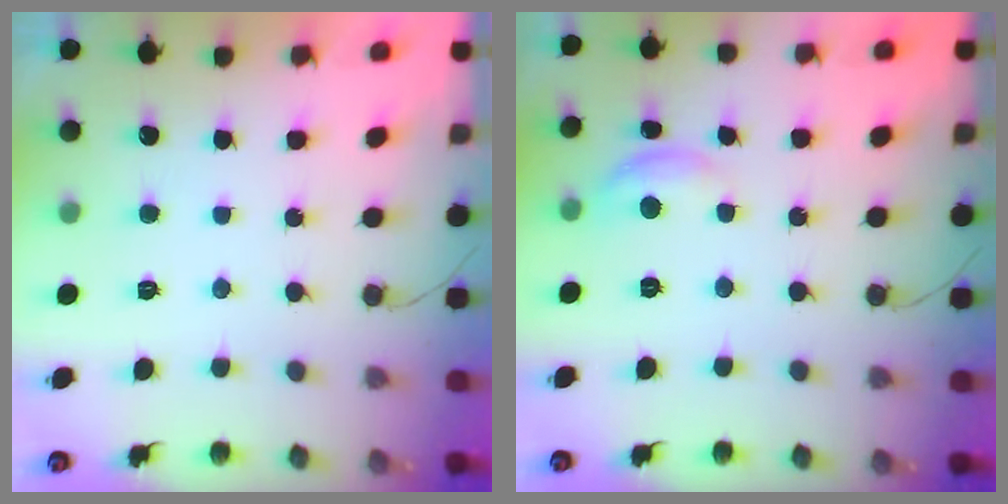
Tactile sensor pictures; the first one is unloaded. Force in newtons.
{"total": 6.8, "press": 6.8, "slide": 0.3}